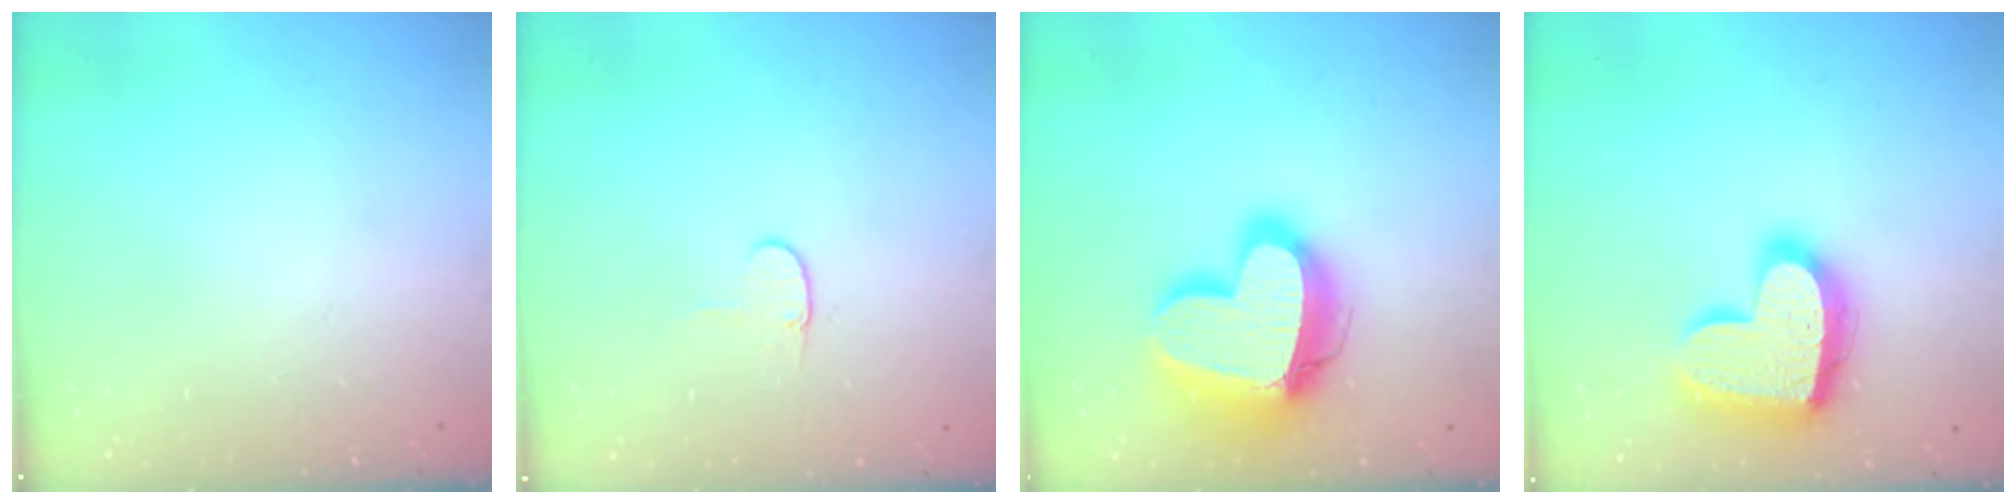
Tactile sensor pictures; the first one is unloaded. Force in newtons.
{"total": 3.2, "press": 3.2, "slide": 0.3}
{"total": 19.4, "press": 19.3, "slide": 1.7}
{"total": 19.1, "press": 19.0, "slide": 1.3}